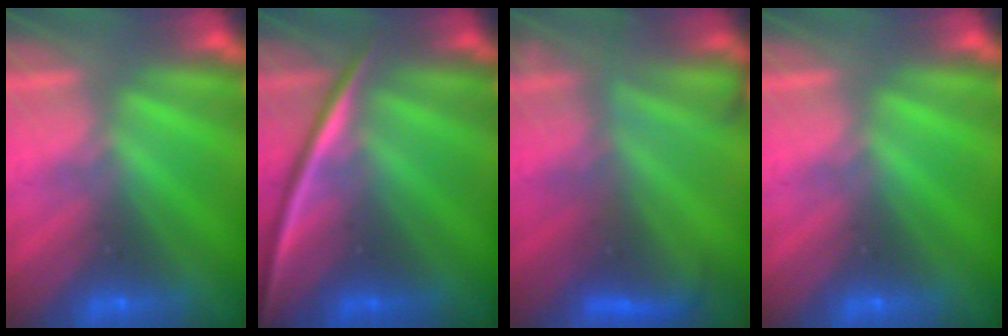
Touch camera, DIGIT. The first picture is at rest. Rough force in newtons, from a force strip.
{"total": 2.2}
{"total": 6.1}
{"total": 0.0}